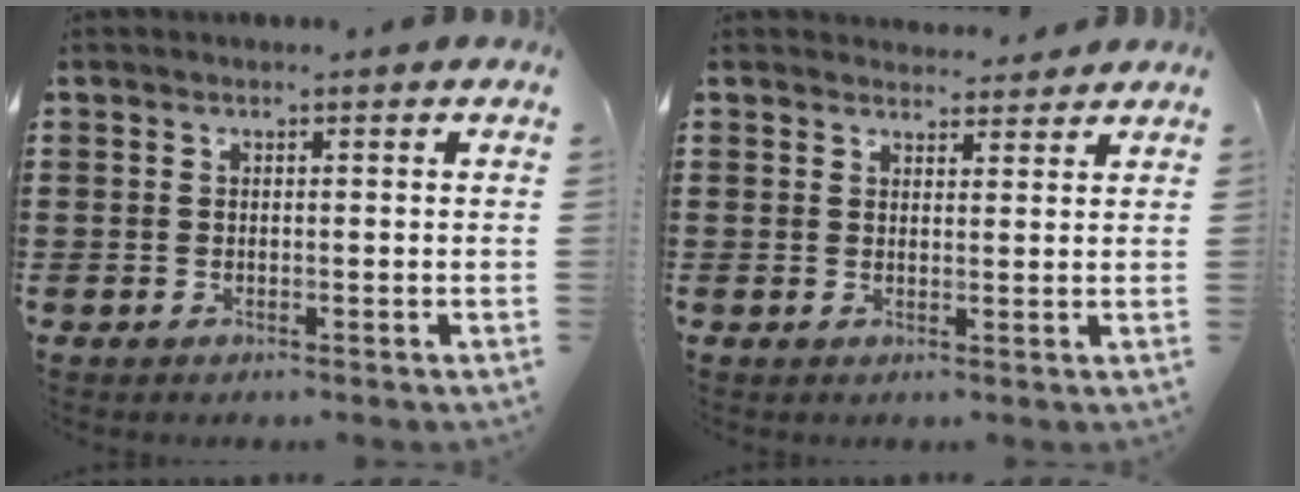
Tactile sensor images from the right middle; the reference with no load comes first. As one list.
[{"total": 2.6, "force": [2.6, 0.5, -0.1], "torque": [0.003, -0.005, 0.048]}]